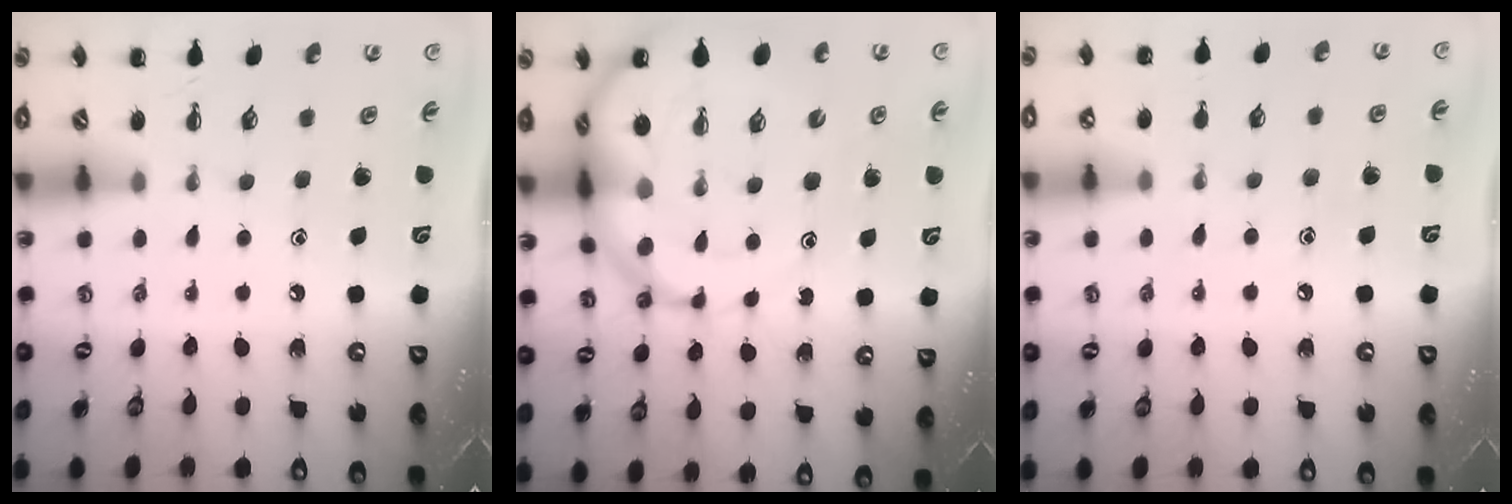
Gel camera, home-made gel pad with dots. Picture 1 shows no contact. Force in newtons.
{"total": 16.1, "press": 15.4, "slide": 4.4}
{"total": 7.3, "press": 7.1, "slide": 1.8}